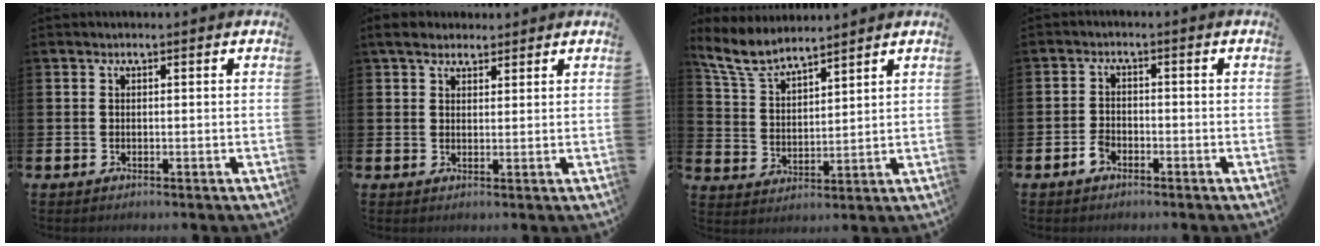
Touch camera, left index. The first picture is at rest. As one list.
[{"total": 4.0, "force": [3.4, 1.8, 1.1], "torque": [-0.012, -0.006, 0.059]}, {"total": 6.8, "force": [6.3, 1.2, 2.2], "torque": [-0.069, -0.030, 0.115]}, {"total": 2.1, "force": [-1.4, 1.2, 0.9], "torque": [-0.023, 0.007, -0.029]}]